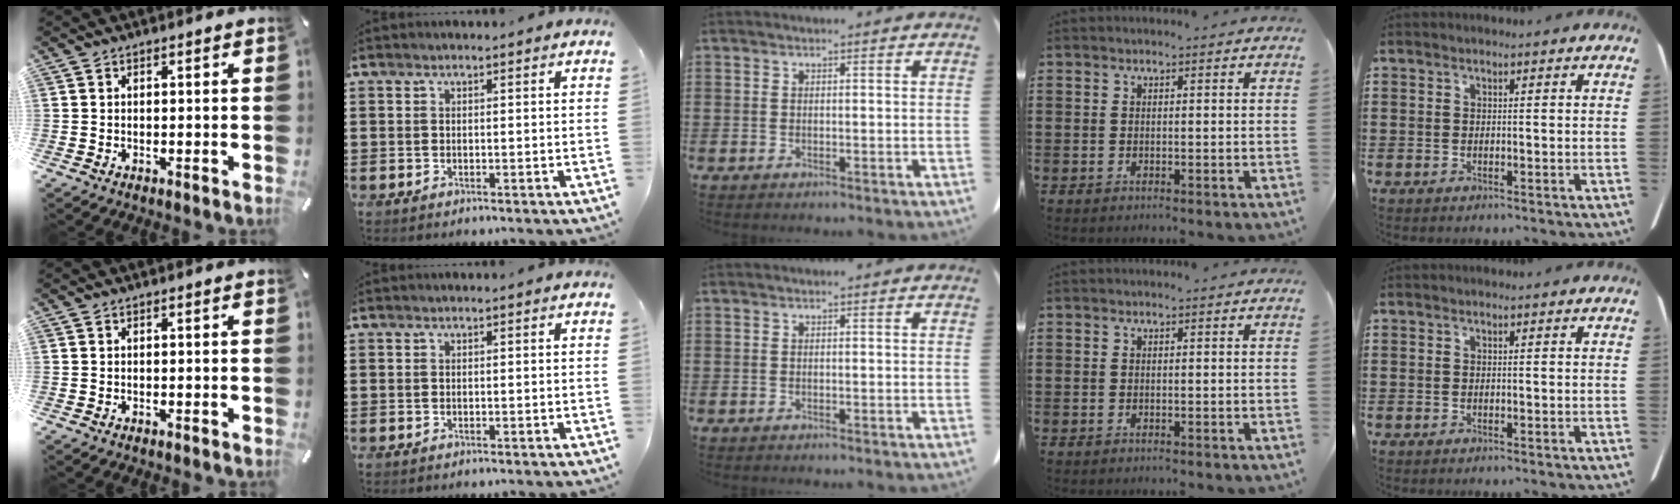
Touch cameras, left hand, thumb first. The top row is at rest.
{}